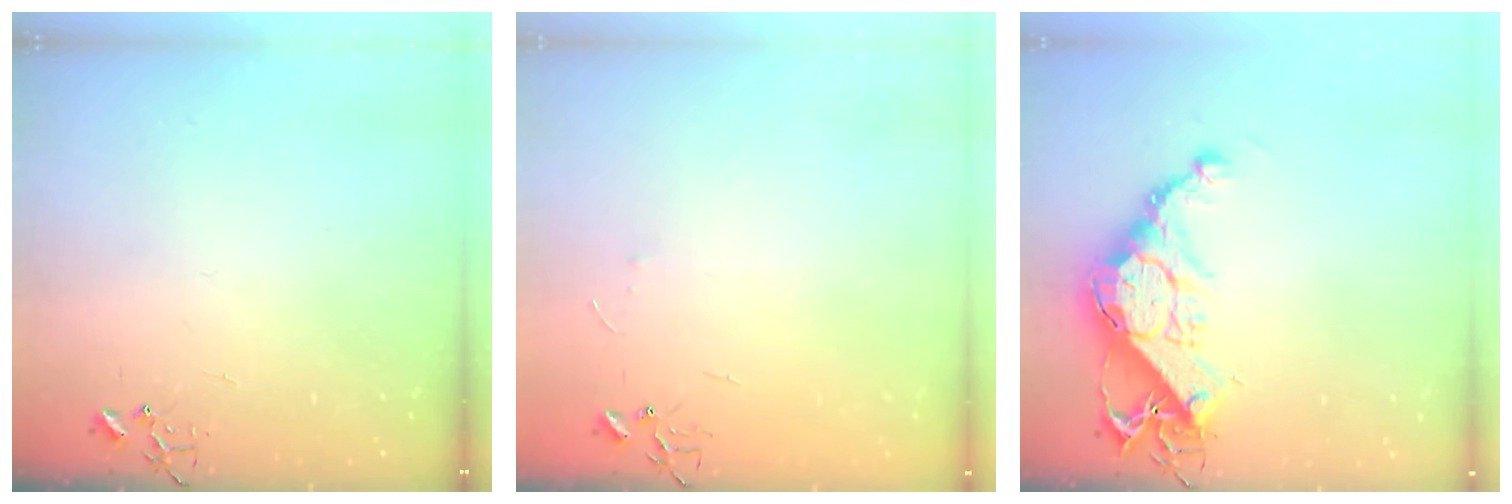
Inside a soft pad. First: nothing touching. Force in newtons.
{"total": 3.2, "press": 3.2, "slide": 0.4}
{"total": 15.7, "press": 15.7, "slide": 1.1}